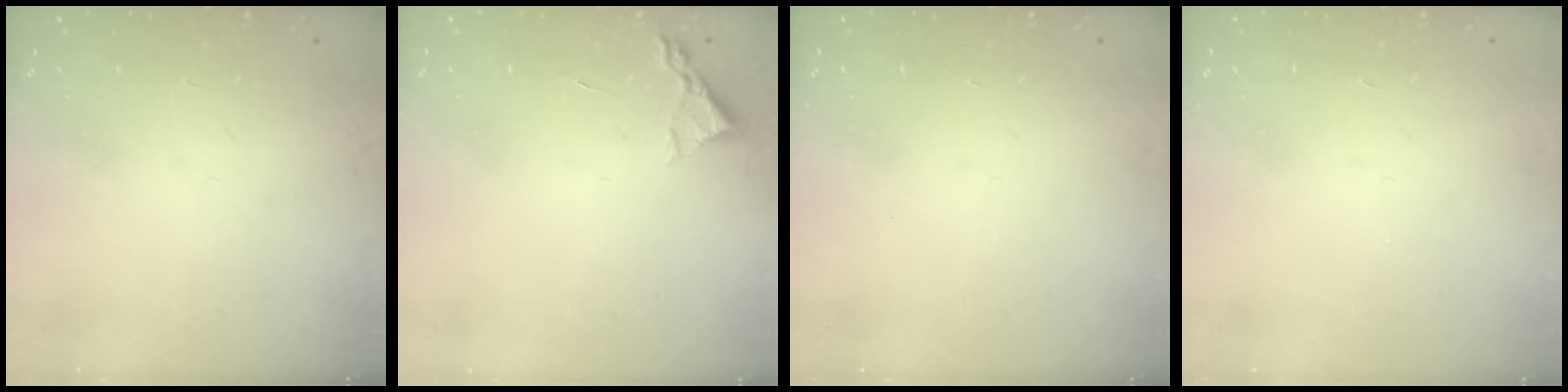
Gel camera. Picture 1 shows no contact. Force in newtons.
{"total": 2.2, "press": 2.2, "slide": 0.3}
{"total": 1.6, "press": 1.5, "slide": 0.1}
{"total": 1.7, "press": 1.7, "slide": 0.1}